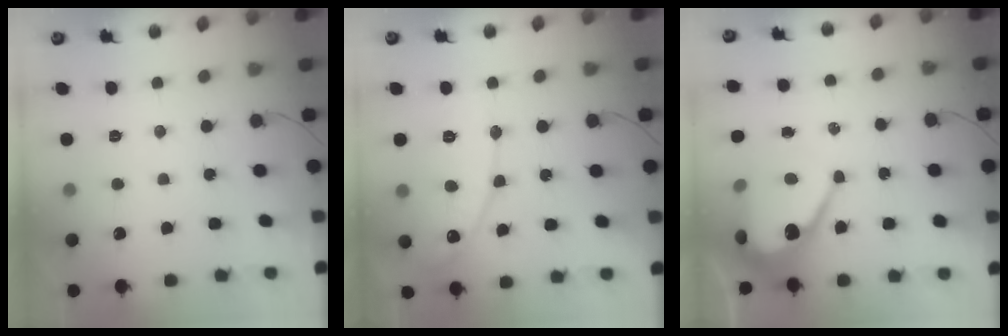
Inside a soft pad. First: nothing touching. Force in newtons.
{"total": 11.0, "press": 11.0, "slide": 1.0}
{"total": 10.2, "press": 10.1, "slide": 0.9}